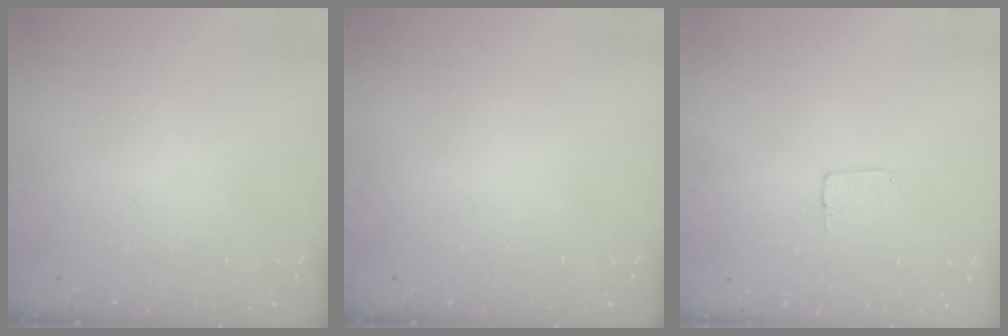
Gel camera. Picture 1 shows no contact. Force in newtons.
{"total": 0.0}
{"total": 3.9, "press": 3.9, "slide": 0.1}